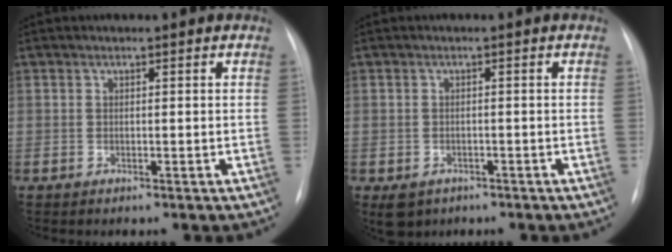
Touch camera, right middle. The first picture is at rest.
{"total": 2.1, "force": [-0.8, 1.5, 1.1], "torque": [-0.020, -0.003, -0.003]}